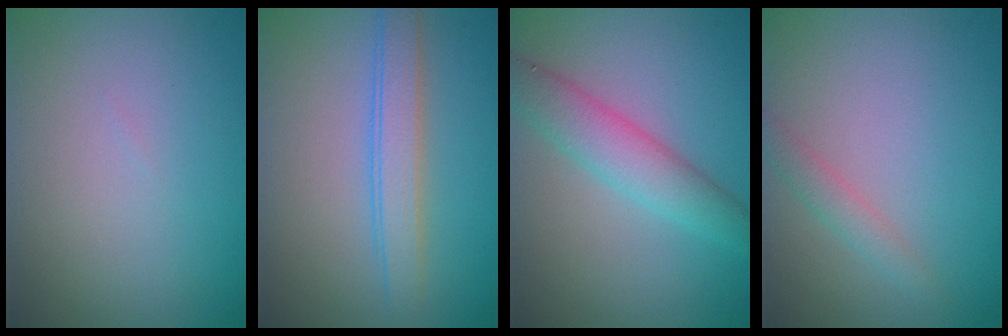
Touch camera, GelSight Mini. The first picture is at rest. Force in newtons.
{"total": 3.0, "press": 2.9, "slide": 0.2}
{"total": 4.1, "press": 4.1, "slide": 0.1}
{"total": 1.5, "press": 1.5, "slide": 0.1}